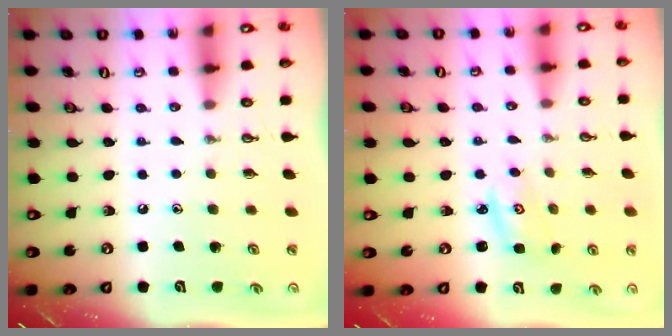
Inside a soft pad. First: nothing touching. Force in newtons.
{"total": 2.7, "press": 2.7, "slide": 0.2}